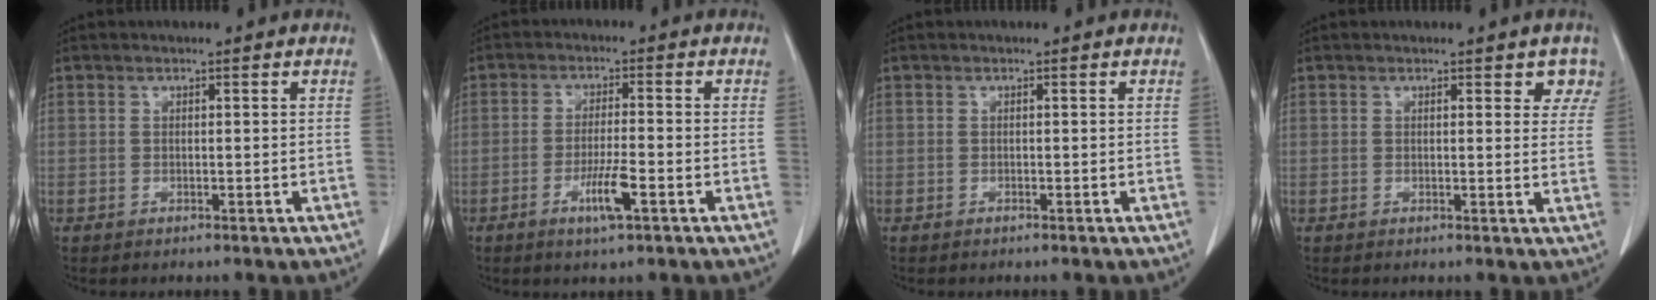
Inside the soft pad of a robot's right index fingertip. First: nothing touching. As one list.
[{"total": 5.3, "force": [-2.3, 0.3, 4.7], "torque": [-0.085, -0.006, -0.040]}, {"total": 0.0}, {"total": 3.9, "force": [3.0, 1.8, 1.8], "torque": [-0.002, -0.001, 0.021]}]